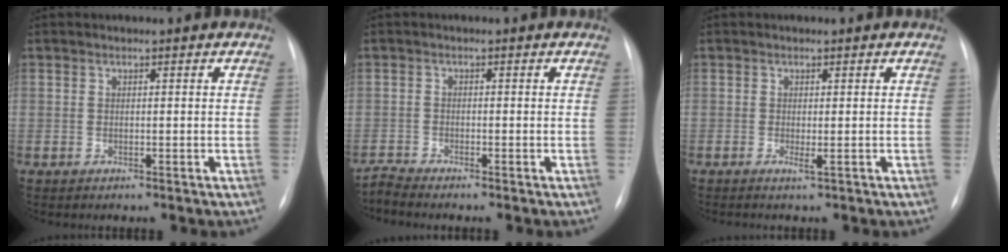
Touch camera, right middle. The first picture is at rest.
{"total": 1.9, "force": [-1.6, -0.8, -0.2], "torque": [-0.001, -0.014, -0.034]}
{"total": 0.7, "force": [-0.1, -0.4, 0.6], "torque": [-0.011, -0.003, -0.004]}